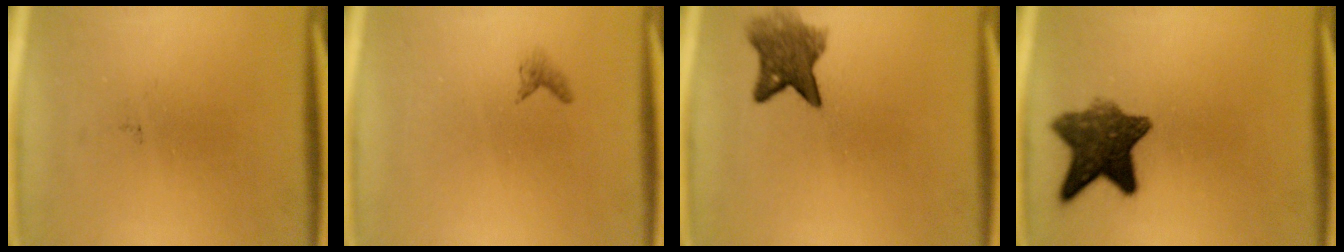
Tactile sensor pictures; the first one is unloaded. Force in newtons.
{"total": 0.7}
{"total": 5.7}
{"total": 9.2}